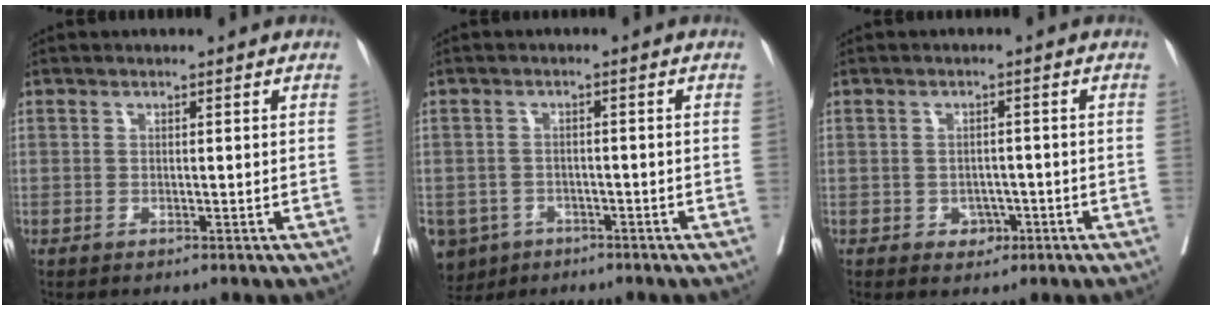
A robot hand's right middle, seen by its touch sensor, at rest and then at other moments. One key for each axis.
{"total": 7.6, "fx": -4.4, "fy": 6.0, "fz": 1.7, "tx": -0.044, "ty": 0.002, "tz": -0.066}
{"total": 2.6, "fx": -1.1, "fy": 2.0, "fz": 1.2, "tx": -0.009, "ty": 0.006, "tz": -0.009}